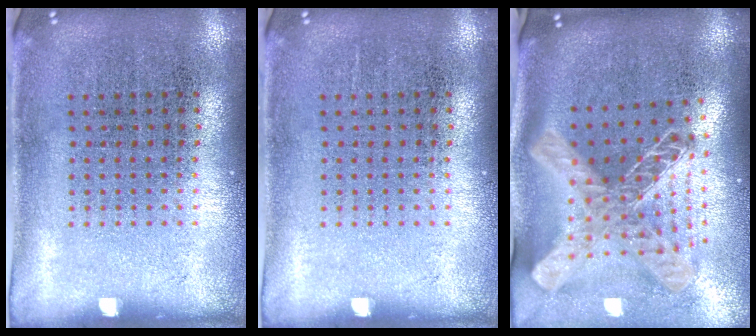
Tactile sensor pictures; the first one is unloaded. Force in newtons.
{"total": 0.0}
{"total": 2.7, "press": 1.9, "slide": 1.9}